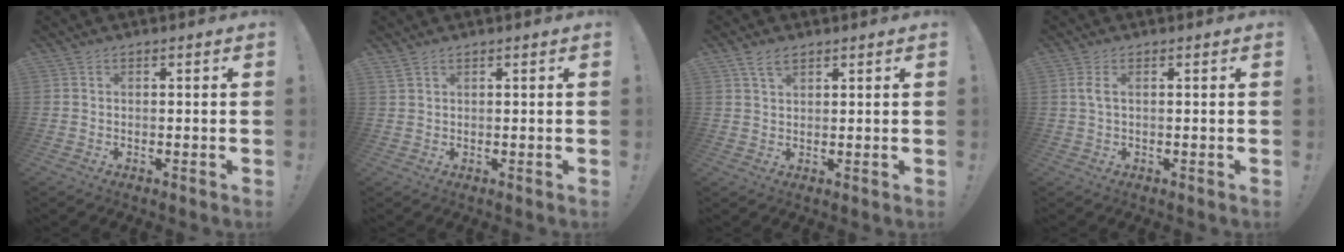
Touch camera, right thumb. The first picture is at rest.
{"total": 1.9, "force": [1.4, 0.8, 1.1], "torque": [-0.022, -0.001, 0.027]}
{"total": 4.1, "force": [2.8, 2.0, 2.3], "torque": [-0.033, -0.010, 0.050]}
{"total": 2.4, "force": [0.6, 0.8, 2.2], "torque": [-0.047, 0.003, 0.011]}